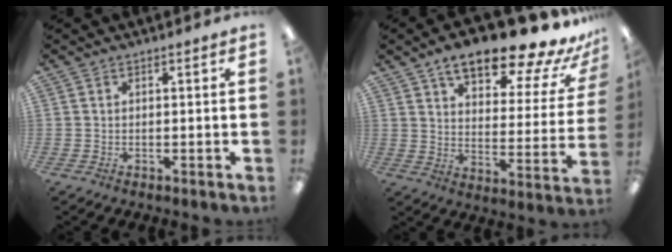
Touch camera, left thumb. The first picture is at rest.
{"total": 19.2, "force": [14.5, 5.6, 11.2], "torque": [-0.167, -0.099, 0.239]}